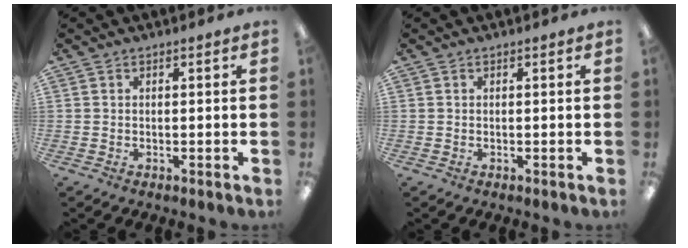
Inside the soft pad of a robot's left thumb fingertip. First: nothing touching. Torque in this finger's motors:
{"motor_torque": [0.00, 0.00, 0.00, 0.00, 0.00]}